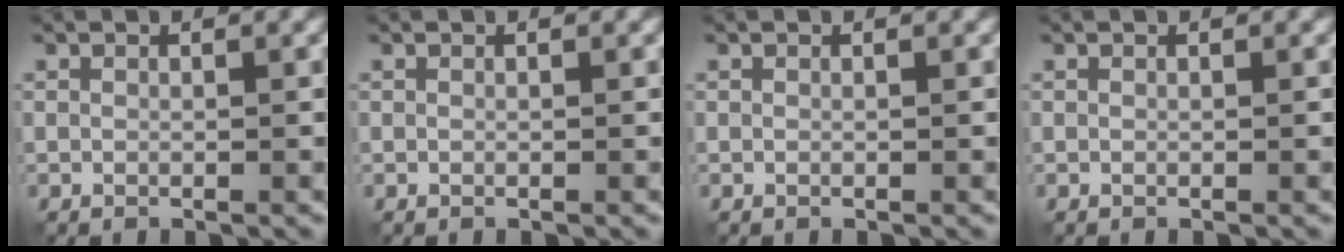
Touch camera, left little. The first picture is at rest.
{"total": 0.0}
{"total": 0.0}
{"total": 0.0}